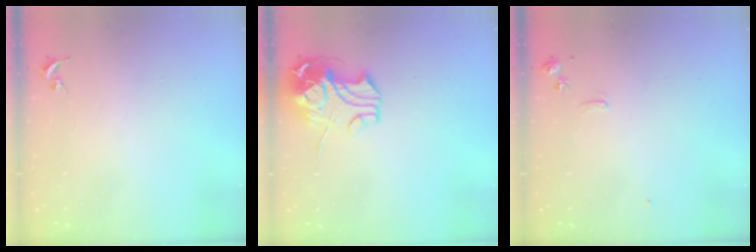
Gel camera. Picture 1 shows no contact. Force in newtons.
{"total": 12.8, "press": 12.6, "slide": 2.3}
{"total": 6.2, "press": 6.2, "slide": 0.8}